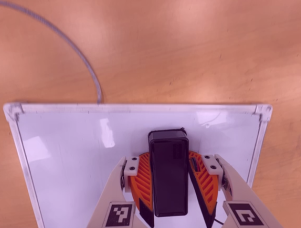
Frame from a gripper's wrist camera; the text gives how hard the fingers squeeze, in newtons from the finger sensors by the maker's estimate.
{"total": 12.2, "left": 13.8, "right": 10.7}